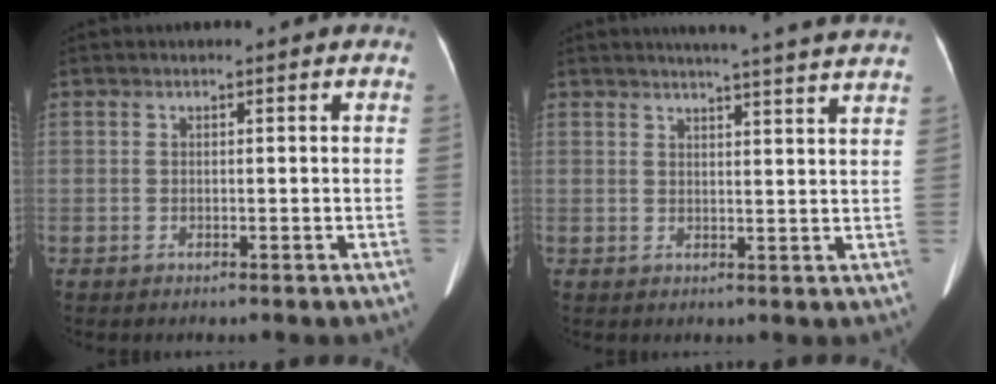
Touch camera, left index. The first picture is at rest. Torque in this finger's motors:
{"motor_torque": [-0.64, -1.37, 0.02, 0.06]}